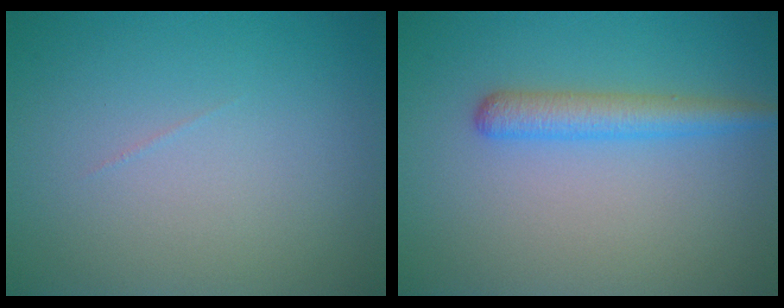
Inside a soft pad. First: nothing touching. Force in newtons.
{"total": 2.9, "press": 2.9, "slide": 0.1}